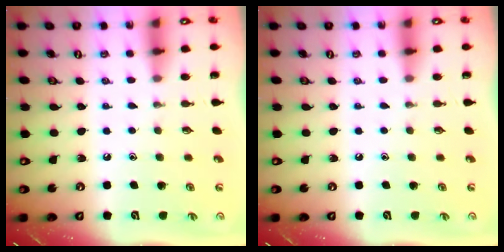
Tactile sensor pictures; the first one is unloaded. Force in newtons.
{"total": 0.0}